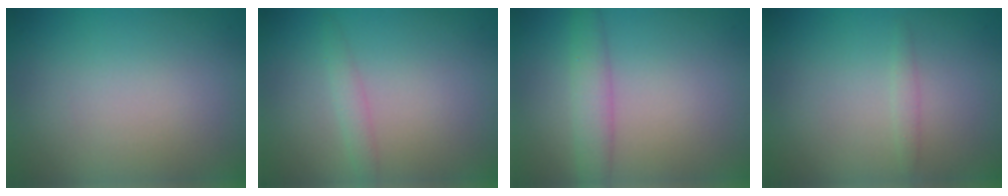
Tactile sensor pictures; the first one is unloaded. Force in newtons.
{"total": 1.3, "press": 1.3, "slide": 0.0}
{"total": 2.9, "press": 2.9, "slide": 0.1}
{"total": 0.8, "press": 0.8, "slide": 0.1}